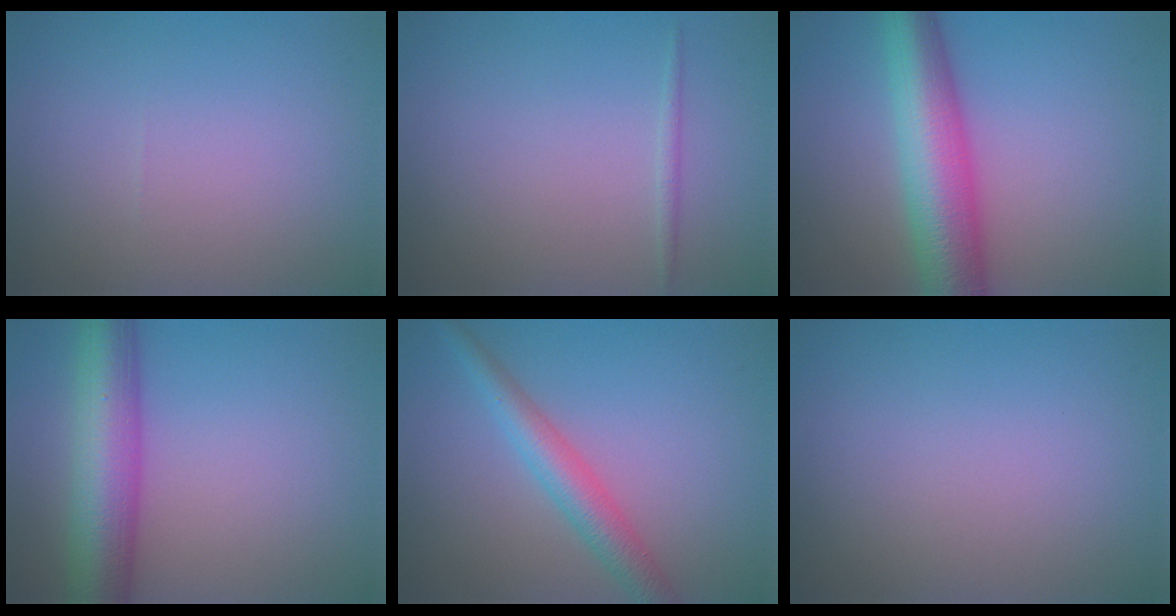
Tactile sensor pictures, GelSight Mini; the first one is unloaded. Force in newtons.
{"total": 0.7, "press": 0.7, "slide": 0.0}
{"total": 8.6, "press": 8.6, "slide": 0.2}
{"total": 8.5, "press": 8.5, "slide": 0.3}
{"total": 3.7, "press": 3.7, "slide": 0.1}
{"total": 0.0}